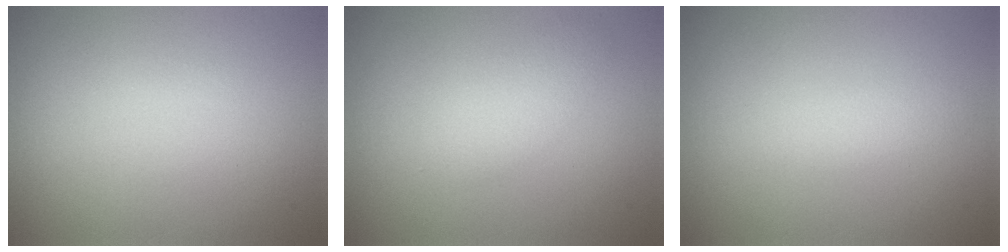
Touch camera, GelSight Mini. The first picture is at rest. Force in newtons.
{"total": 2.1, "press": 2.1, "slide": 0.1}
{"total": 1.4, "press": 1.4, "slide": 0.0}